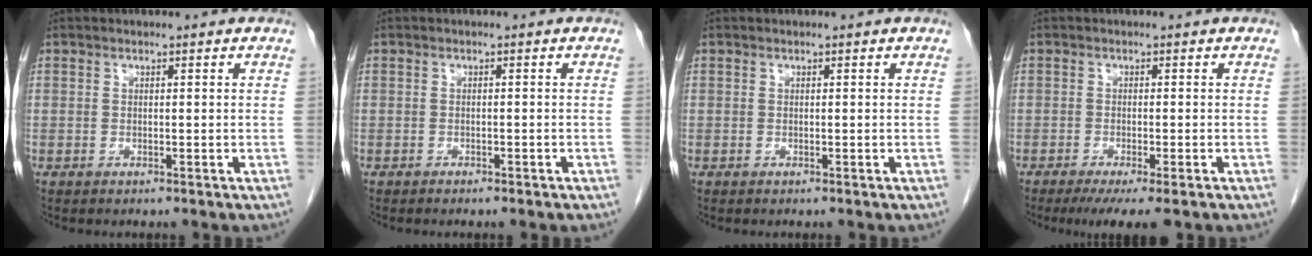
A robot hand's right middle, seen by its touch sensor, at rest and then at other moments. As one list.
[{"total": 1.4, "force": [-1.1, 0.4, 0.8], "torque": [-0.015, -0.002, -0.010]}, {"total": 0.0}, {"total": 5.4, "force": [-3.7, 0.6, 3.9], "torque": [-0.055, -0.016, -0.055]}]